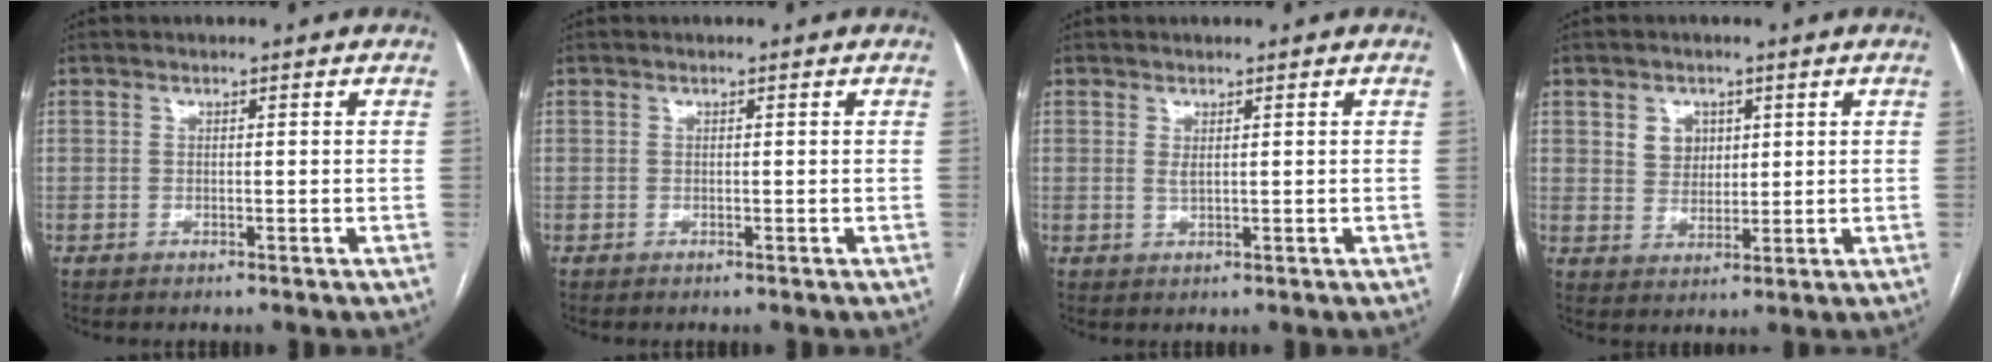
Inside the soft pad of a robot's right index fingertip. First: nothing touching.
{"total": 0.0}
{"total": 0.9, "force": [0.4, 0.2, 0.8], "torque": [-0.018, -0.004, 0.009]}
{"total": 4.2, "force": [1.7, 3.5, 1.6], "torque": [-0.027, 0.007, 0.035]}